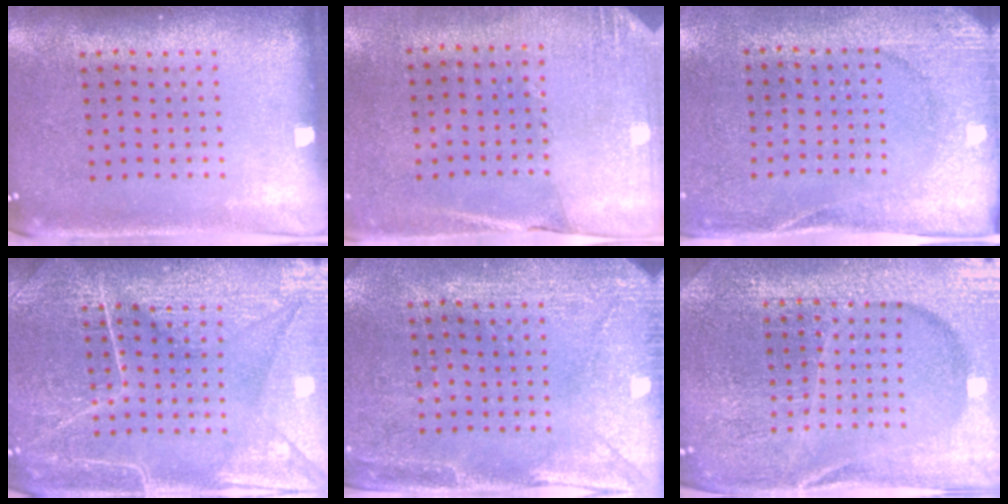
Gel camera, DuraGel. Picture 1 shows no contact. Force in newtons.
{"total": 2.6, "press": 2.3, "slide": 1.1}
{"total": 2.7, "press": 2.3, "slide": 1.3}
{"total": 6.7, "press": 6.6, "slide": 0.8}
{"total": 2.8, "press": 2.7, "slide": 0.9}
{"total": 5.2, "press": 4.8, "slide": 2.2}